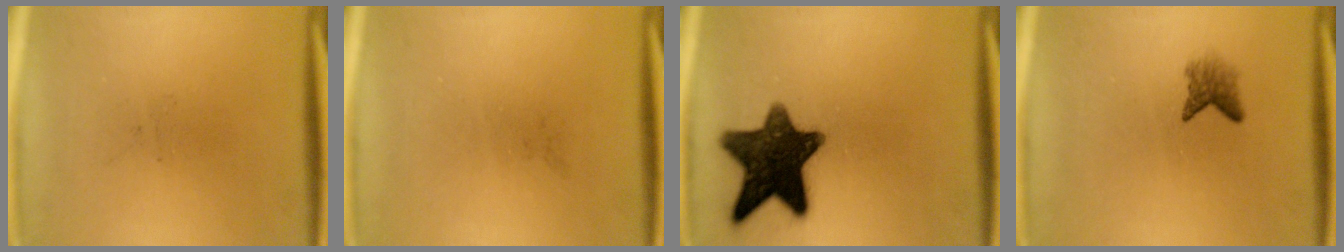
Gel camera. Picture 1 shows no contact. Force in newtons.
{"total": 0.0}
{"total": 13.9}
{"total": 2.2}